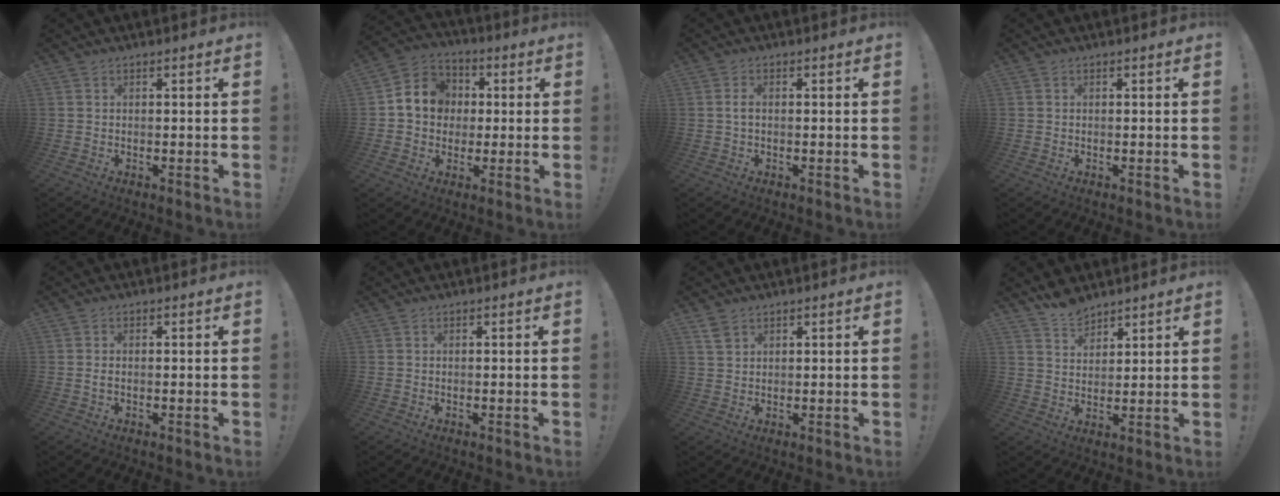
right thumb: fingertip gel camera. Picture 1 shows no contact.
{"total": 10.5, "force": [1.1, 9.6, 4.1], "torque": [-0.054, 0.009, 0.031]}
{"total": 1.7, "force": [-0.1, 0.6, 1.6], "torque": [-0.033, 0.006, 0.000]}
{"total": 0.0}
{"total": 1.0, "force": [-0.1, 0.3, 0.9], "torque": [-0.012, 0.001, -0.003]}
{"total": 0.0}
{"total": 3.0, "force": [2.2, 1.6, 1.2], "torque": [-0.014, -0.013, 0.040]}
{"total": 6.2, "force": [5.7, 2.3, 1.2], "torque": [-0.022, -0.037, 0.108]}